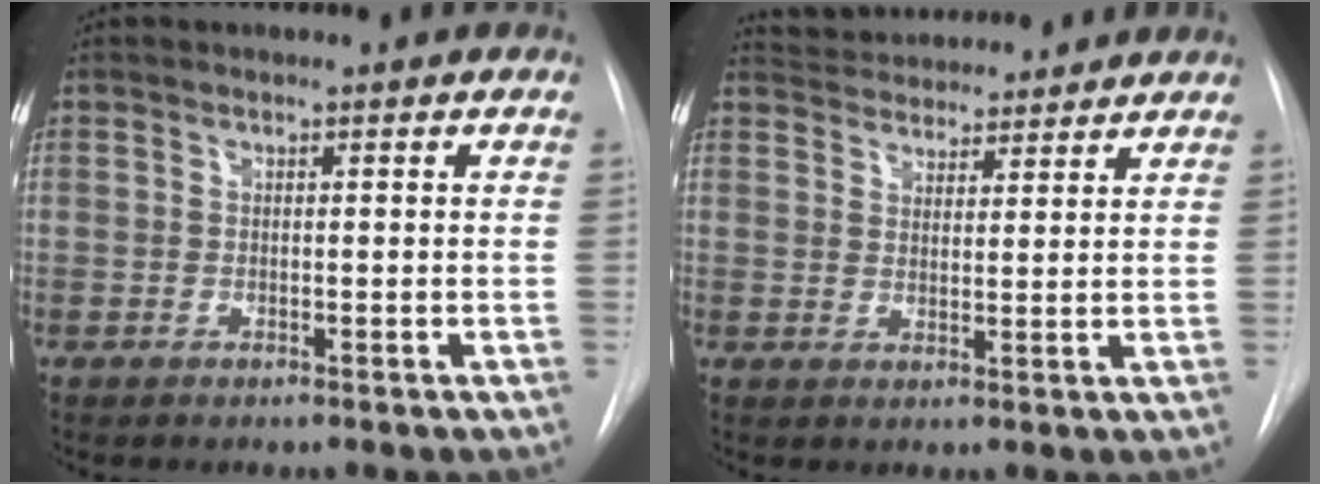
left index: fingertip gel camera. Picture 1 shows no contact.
{"total": 11.0, "force": [10.4, 2.5, 2.2], "torque": [-0.028, 0.024, 0.148]}